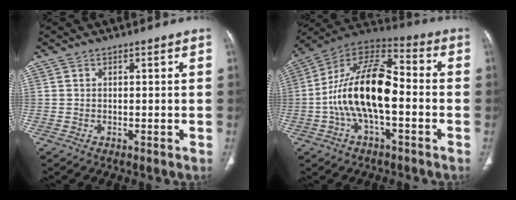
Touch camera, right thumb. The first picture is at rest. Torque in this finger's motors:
{"motor_torque": [2.41, 2.60, 1.40, -0.85, 0.22]}